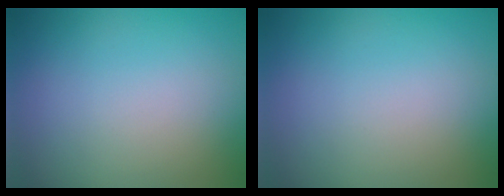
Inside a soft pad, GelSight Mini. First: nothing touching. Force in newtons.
{"total": 0.0}